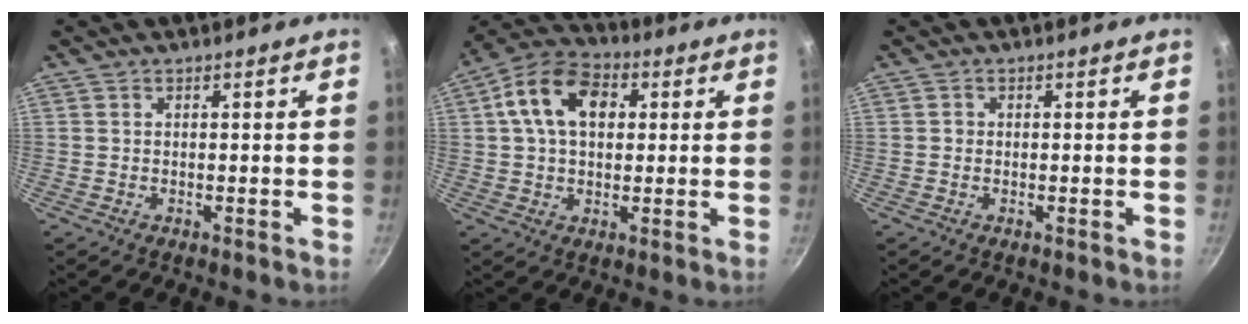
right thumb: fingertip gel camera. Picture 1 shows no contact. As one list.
[{"total": 12.9, "force": [3.0, 8.8, 9.0], "torque": [-0.132, 0.019, 0.033]}, {"total": 0.6, "force": [-0.1, 0.6, 0.1], "torque": [0.003, 0.002, -0.005]}]